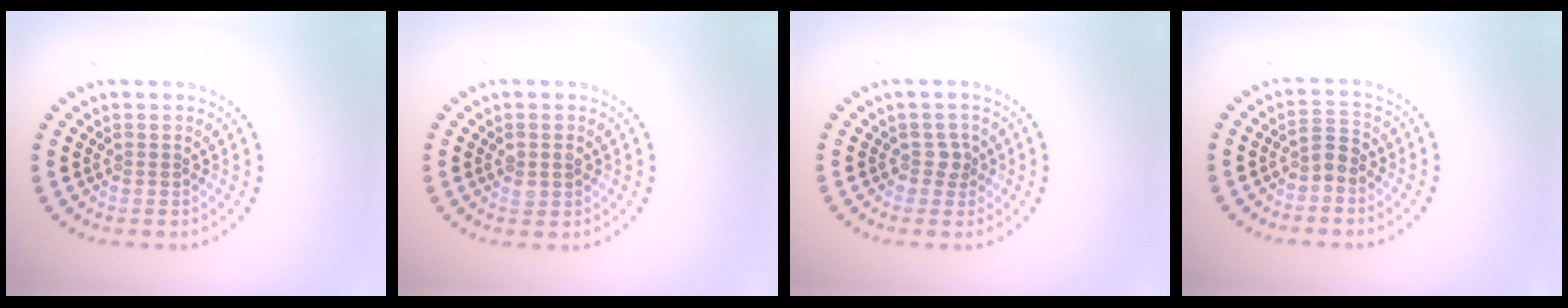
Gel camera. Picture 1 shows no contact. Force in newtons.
{"total": 1.0, "press": 1.0, "slide": 0.1}
{"total": 1.2, "press": 1.0, "slide": 0.7}
{"total": 1.8, "press": 1.5, "slide": 1.1}